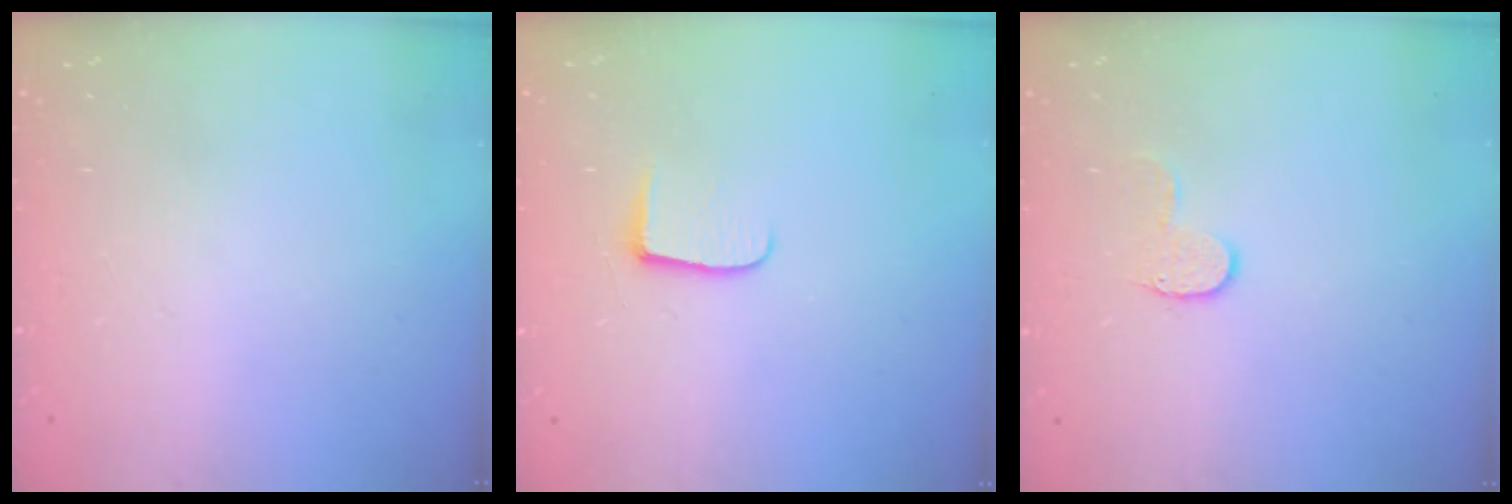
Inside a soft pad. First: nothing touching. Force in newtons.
{"total": 7.4, "press": 7.4, "slide": 0.6}
{"total": 4.6, "press": 4.6, "slide": 0.5}